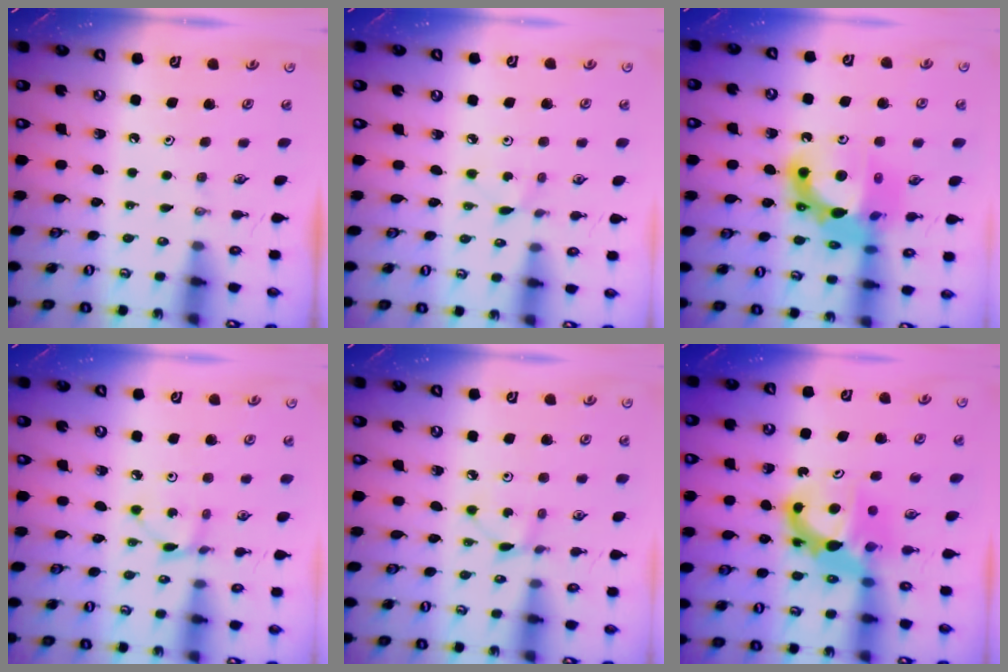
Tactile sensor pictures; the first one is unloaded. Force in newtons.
{"total": 2.5, "press": 2.5, "slide": 0.3}
{"total": 16.2, "press": 16.1, "slide": 1.9}
{"total": 2.6, "press": 2.6, "slide": 0.3}
{"total": 2.5, "press": 2.4, "slide": 0.3}
{"total": 8.4, "press": 8.4, "slide": 0.9}